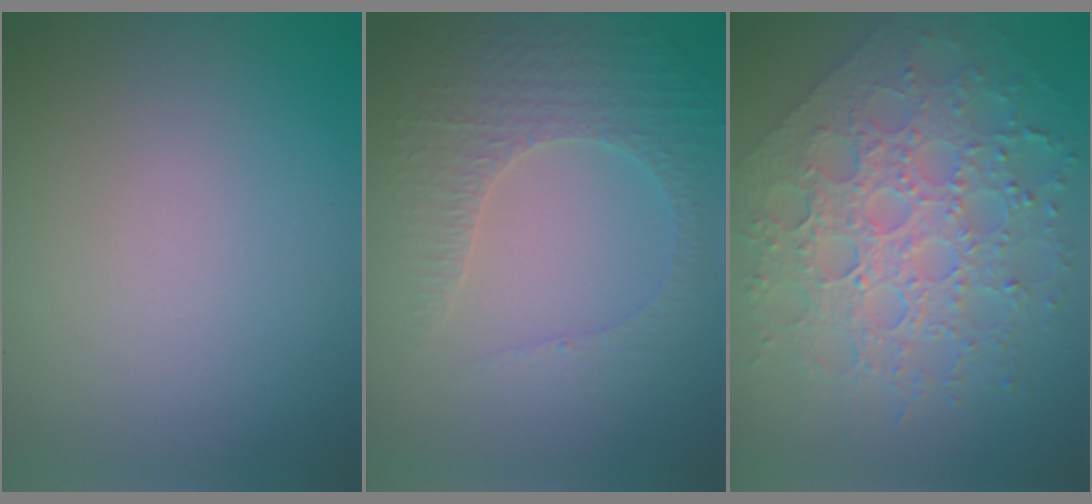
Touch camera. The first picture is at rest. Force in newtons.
{"total": 3.8, "press": 3.2, "slide": 2.0}
{"total": 8.5, "press": 6.2, "slide": 5.8}